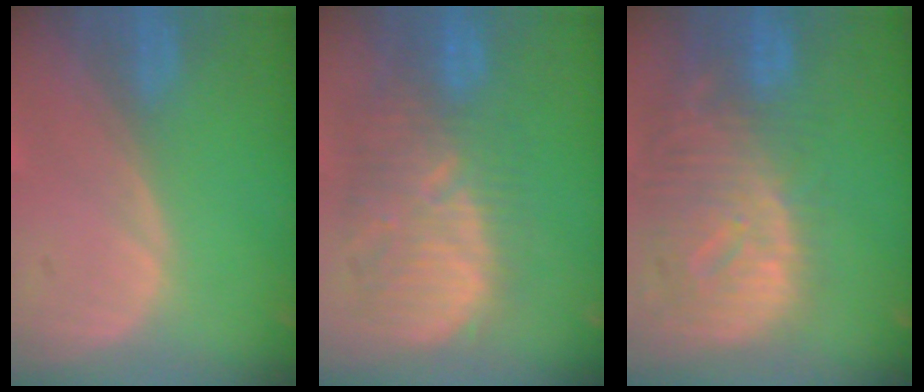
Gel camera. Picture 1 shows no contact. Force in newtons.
{"total": 10.6, "press": 10.4, "slide": 2.3}
{"total": 12.3, "press": 10.6, "slide": 6.1}